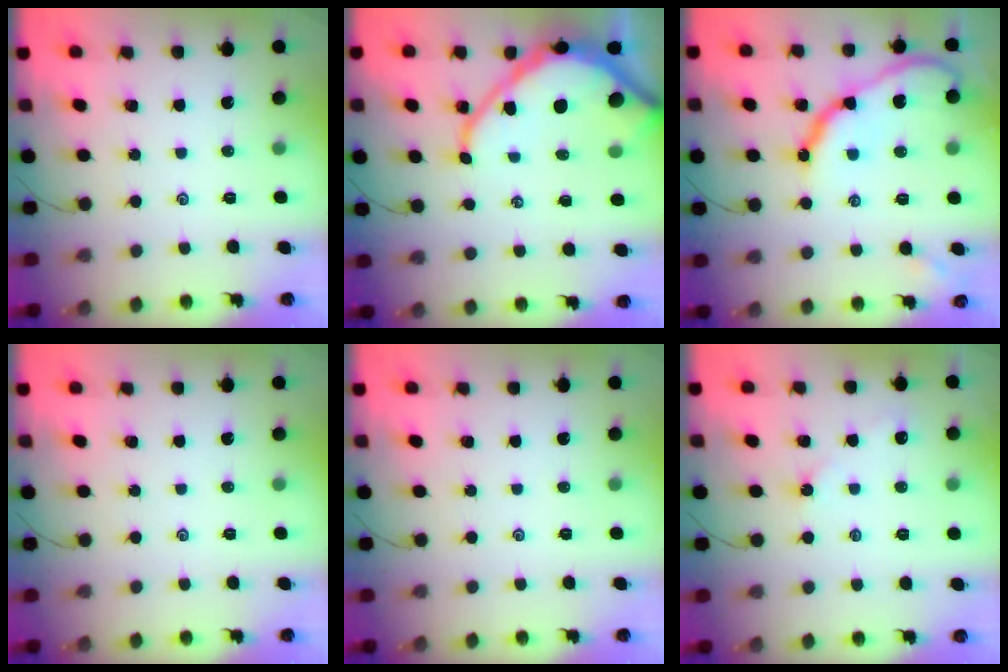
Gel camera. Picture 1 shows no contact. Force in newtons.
{"total": 14.0, "press": 14.0, "slide": 1.5}
{"total": 12.4, "press": 12.4, "slide": 0.6}
{"total": 0.0}
{"total": 0.0}
{"total": 2.2, "press": 2.1, "slide": 0.4}